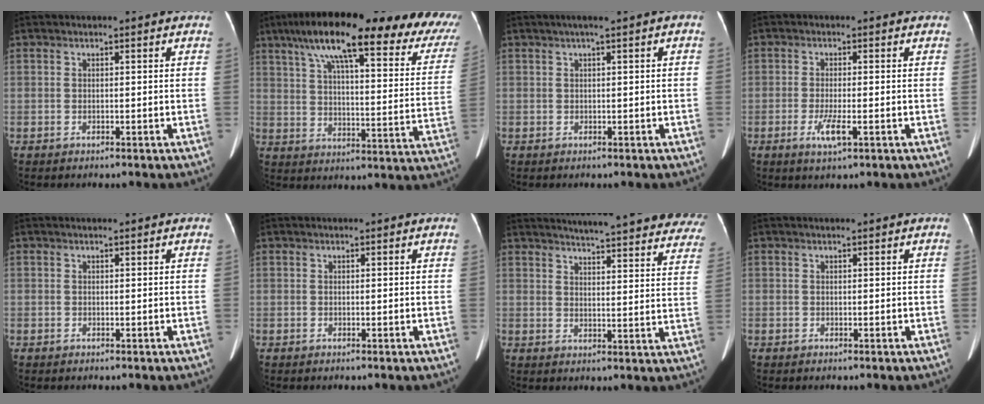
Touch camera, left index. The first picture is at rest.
{"total": 31.5, "force": [23.0, 5.8, 20.7], "torque": [-0.260, 0.014, 0.296]}
{"total": 1.8, "force": [0.5, 0.2, 1.7], "torque": [-0.025, 0.017, 0.008]}
{"total": 3.2, "force": [-1.3, 0.5, 2.9], "torque": [-0.061, -0.007, -0.022]}
{"total": 0.0}
{"total": 0.0}
{"total": 27.2, "force": [24.9, 3.8, 10.5], "torque": [-0.142, -0.065, 0.281]}
{"total": 0.0}